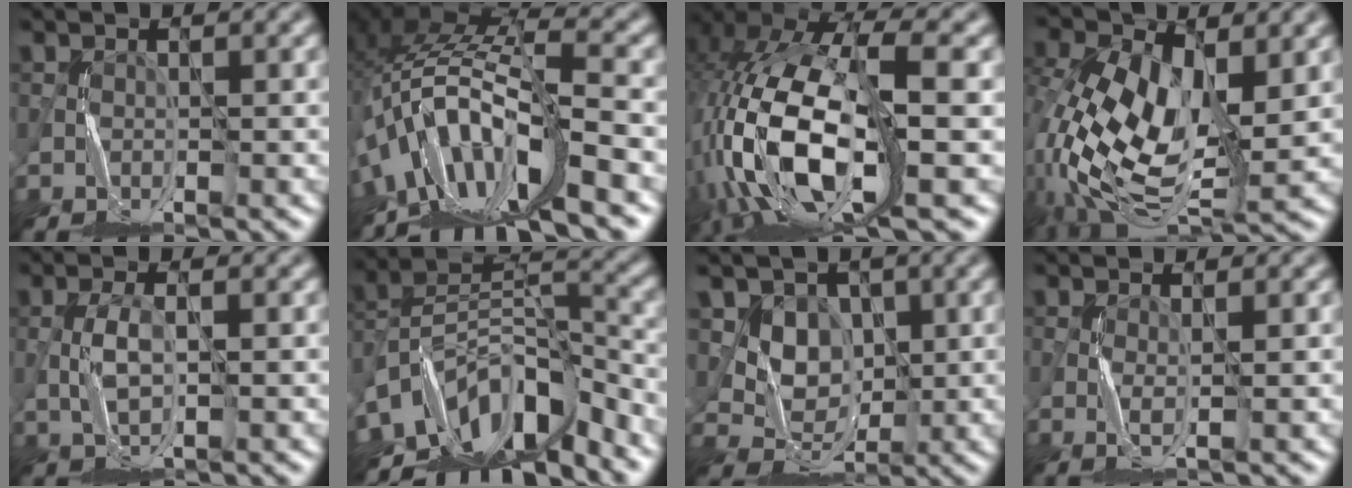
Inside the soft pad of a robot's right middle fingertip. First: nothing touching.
{"total": 12.0, "force": [-6.8, 3.8, 9.2], "torque": [-0.179, 0.008, -0.118]}
{"total": 15.4, "force": [-3.4, 6.7, 13.4], "torque": [-0.310, 0.001, -0.058]}
{"total": 11.3, "force": [-0.3, 6.8, 8.9], "torque": [-0.194, -0.009, -0.009]}
{"total": 1.9, "force": [0.2, 0.6, 1.8], "torque": [-0.046, 0.002, 0.004]}
{"total": 11.3, "force": [-8.4, 4.6, 6.0], "torque": [-0.102, 0.009, -0.152]}
{"total": 4.5, "force": [1.7, 3.6, 2.0], "torque": [-0.046, -0.014, 0.038]}
{"total": 0.9, "force": [0.2, 0.0, 0.9], "torque": [-0.025, -0.001, 0.005]}